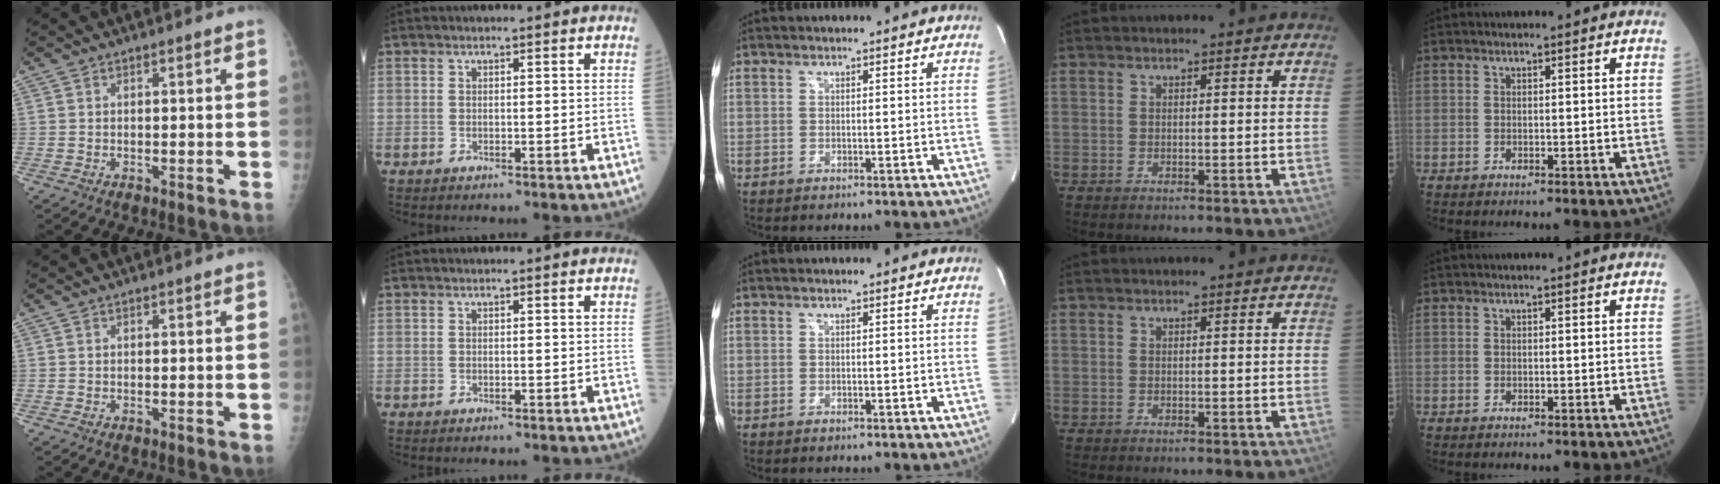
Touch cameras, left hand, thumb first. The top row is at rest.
{}